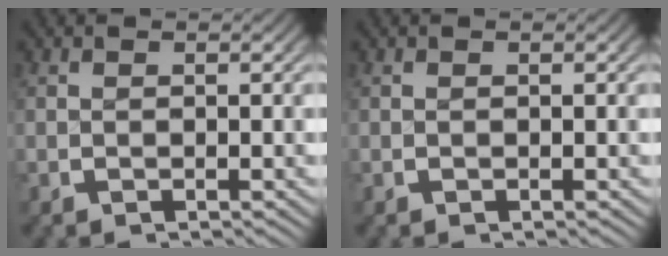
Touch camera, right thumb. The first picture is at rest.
{"total": 0.0}